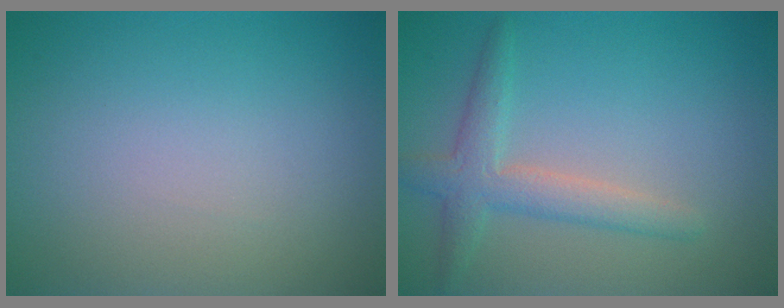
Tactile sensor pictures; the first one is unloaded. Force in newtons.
{"total": 3.2, "press": 3.2, "slide": 0.2}